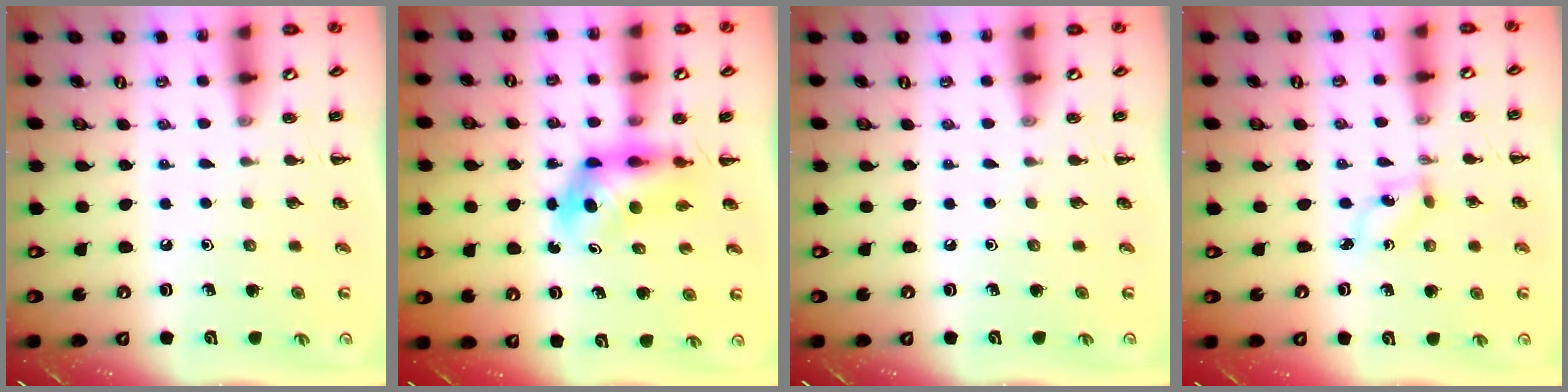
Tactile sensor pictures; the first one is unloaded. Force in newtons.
{"total": 4.8, "press": 4.7, "slide": 0.6}
{"total": 0.0}
{"total": 1.7, "press": 1.5, "slide": 0.8}